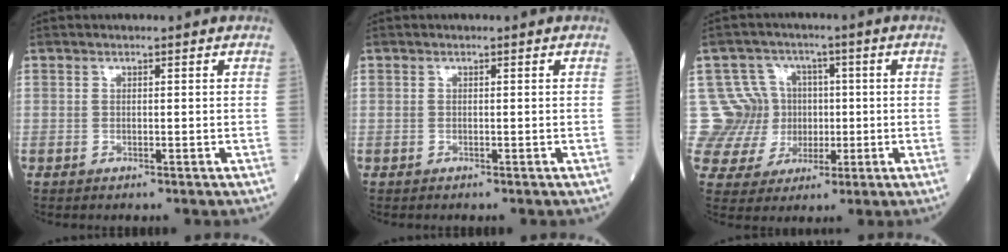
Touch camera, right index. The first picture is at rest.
{"total": 0.0}
{"total": 11.4, "force": [1.2, 11.2, 1.3], "torque": [-0.039, 0.050, 0.039]}